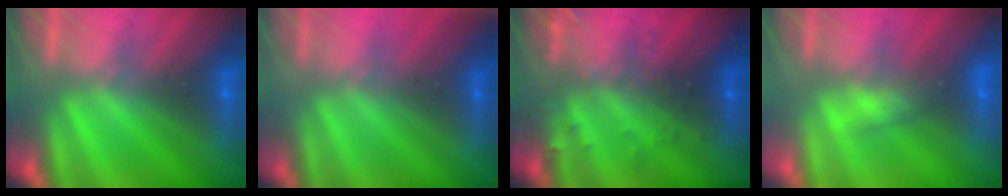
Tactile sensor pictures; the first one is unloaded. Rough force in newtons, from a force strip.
{"total": 2.5}
{"total": 3.0}
{"total": 2.7}